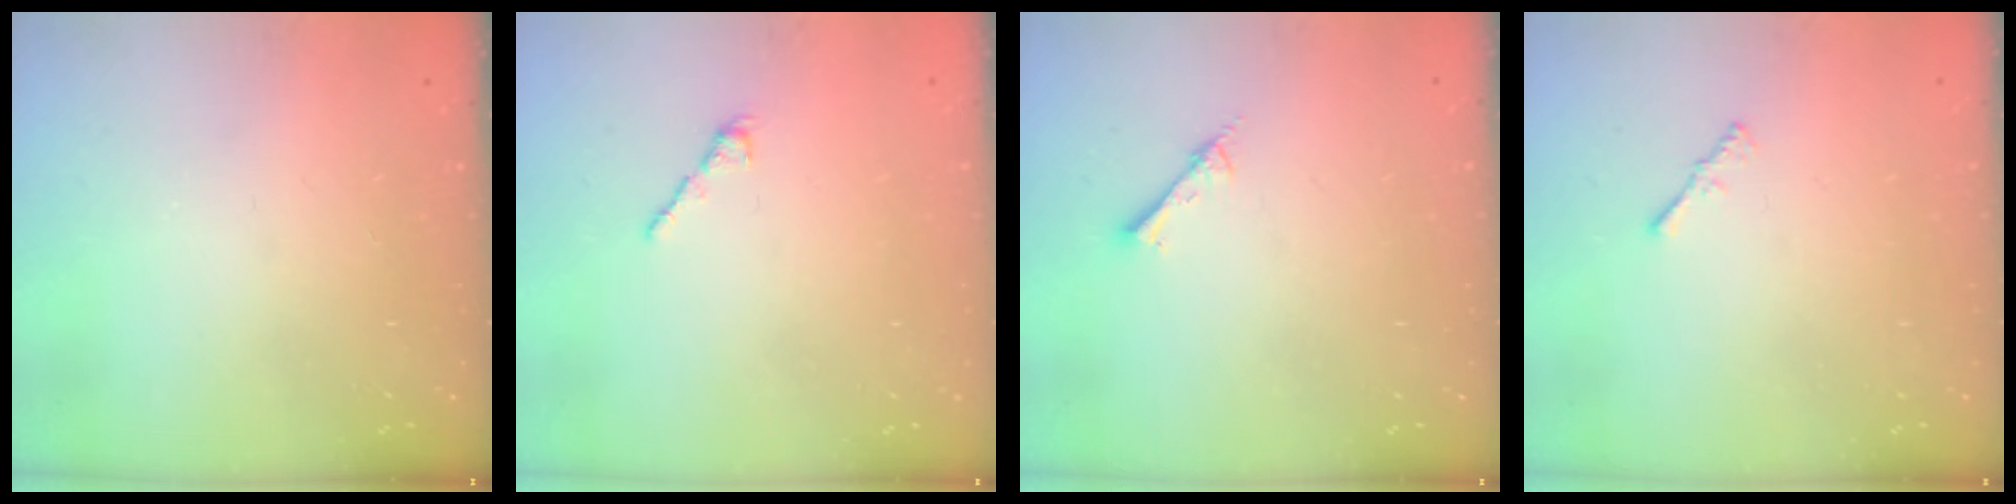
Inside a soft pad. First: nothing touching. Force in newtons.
{"total": 2.2, "press": 2.2, "slide": 0.4}
{"total": 1.5, "press": 1.4, "slide": 0.2}
{"total": 0.7, "press": 0.6, "slide": 0.3}